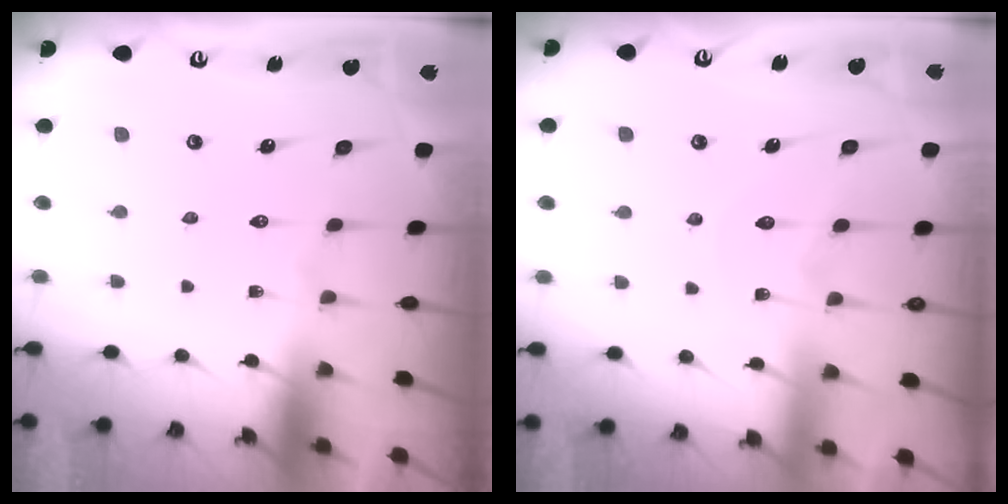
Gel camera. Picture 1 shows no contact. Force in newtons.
{"total": 6.4, "press": 6.4, "slide": 0.7}